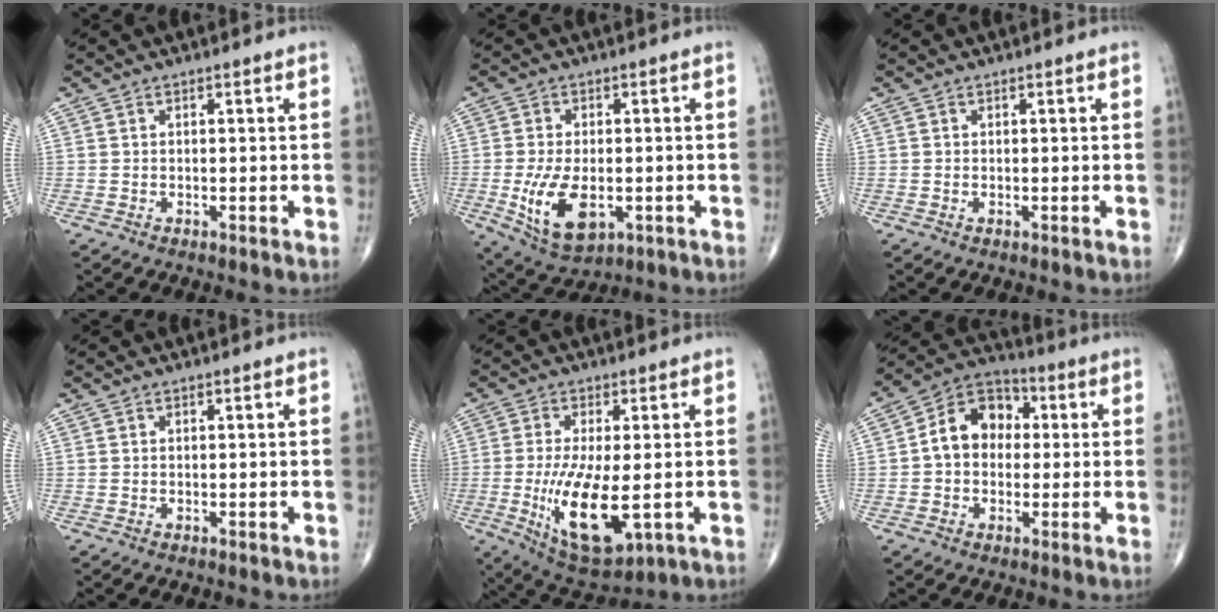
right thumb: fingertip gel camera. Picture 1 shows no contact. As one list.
[{"total": 11.3, "force": [-2.5, 6.1, 9.1], "torque": [-0.165, -0.011, -0.030]}, {"total": 0.0}, {"total": 0.0}, {"total": 14.0, "force": [-2.5, 5.3, 12.8], "torque": [-0.233, -0.025, -0.028]}, {"total": 10.9, "force": [0.8, 8.3, 7.0], "torque": [-0.093, 0.031, 0.000]}]